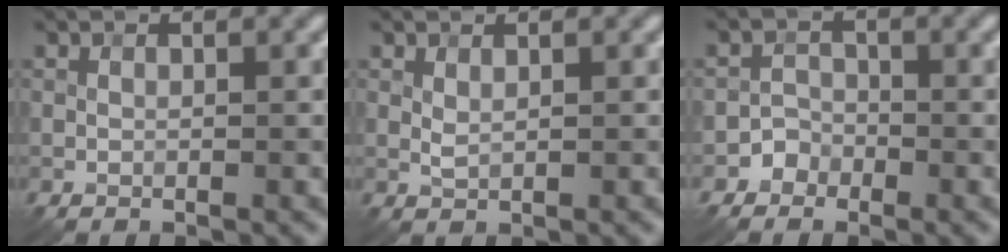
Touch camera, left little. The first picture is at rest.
{"total": 0.8, "force": [0.4, 0.3, 0.6], "torque": [-0.016, -0.002, 0.011]}
{"total": 1.5, "force": [-1.0, 1.2, -0.1], "torque": [0.013, 0.009, -0.018]}